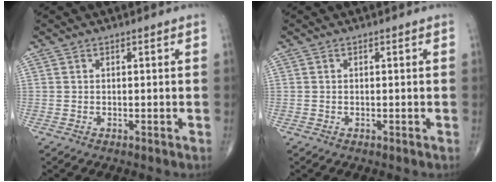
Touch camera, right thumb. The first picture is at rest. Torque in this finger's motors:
{"motor_torque": [0.14, 0.02, -0.01, -0.12, 0.00]}